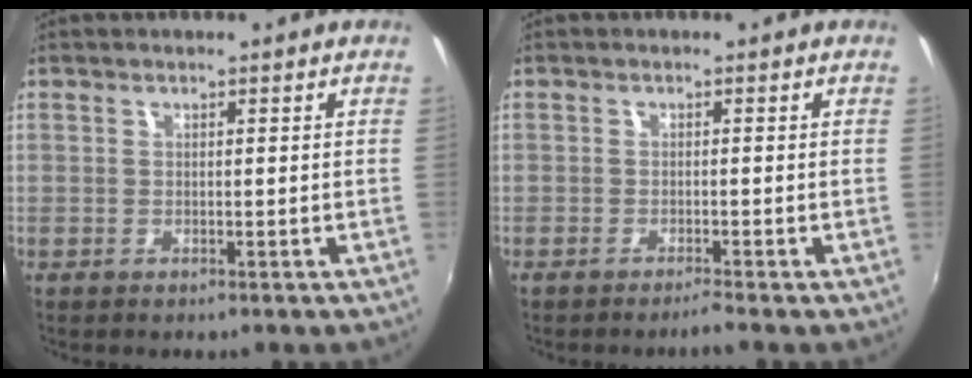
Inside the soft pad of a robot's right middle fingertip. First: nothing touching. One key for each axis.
{"total": 1.5, "fx": -1.3, "fy": -0.4, "fz": 0.6, "tx": -0.014, "ty": -0.004, "tz": -0.026}